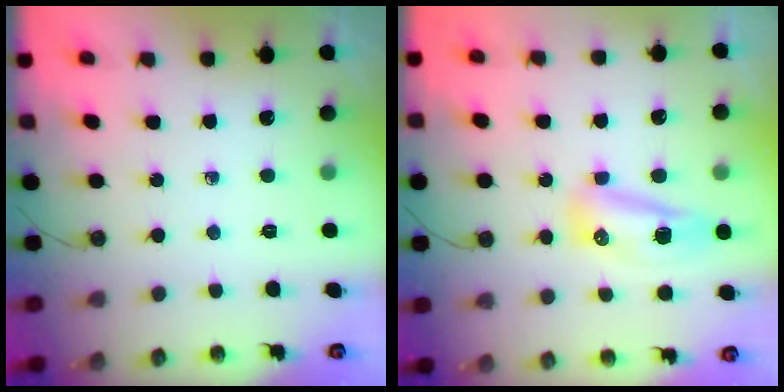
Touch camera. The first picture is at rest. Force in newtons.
{"total": 24.6, "press": 13.1, "slide": 20.8}